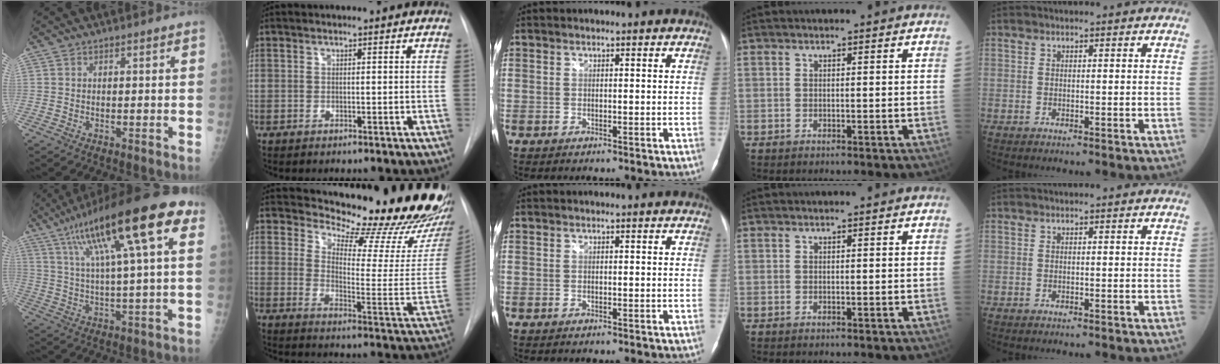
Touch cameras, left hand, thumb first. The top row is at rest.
{"thumb": {"total": 22.6, "force": [9.8, 4.9, 19.8], "torque": [-0.316, 0.012, 0.155]}, "index": {"total": 22.5, "force": [20.8, 2.1, 8.3], "torque": [-0.116, -0.130, 0.255]}}